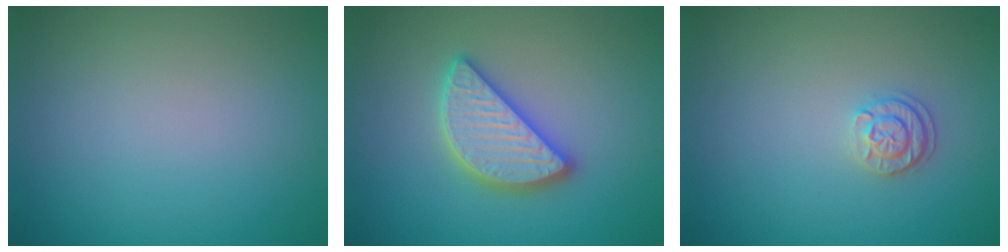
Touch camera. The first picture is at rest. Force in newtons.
{"total": 4.8, "press": 4.7, "slide": 0.4}
{"total": 1.7, "press": 1.6, "slide": 0.7}